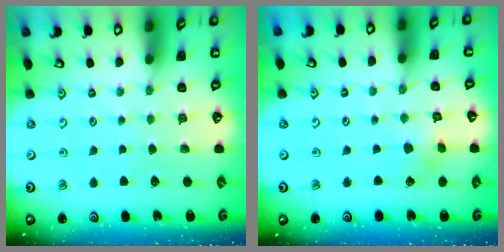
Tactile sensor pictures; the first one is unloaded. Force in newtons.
{"total": 3.2, "press": 3.2, "slide": 0.2}